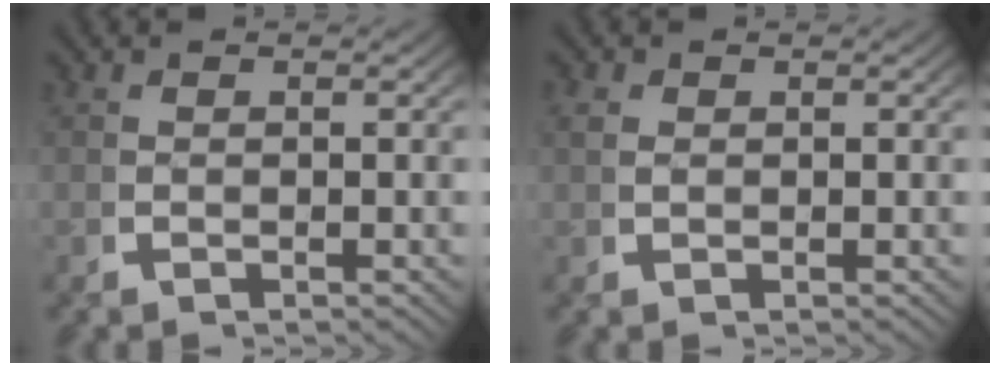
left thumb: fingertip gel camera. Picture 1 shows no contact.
{"total": 1.2, "force": [0.6, 0.9, 0.5], "torque": [-0.014, -0.007, 0.016]}